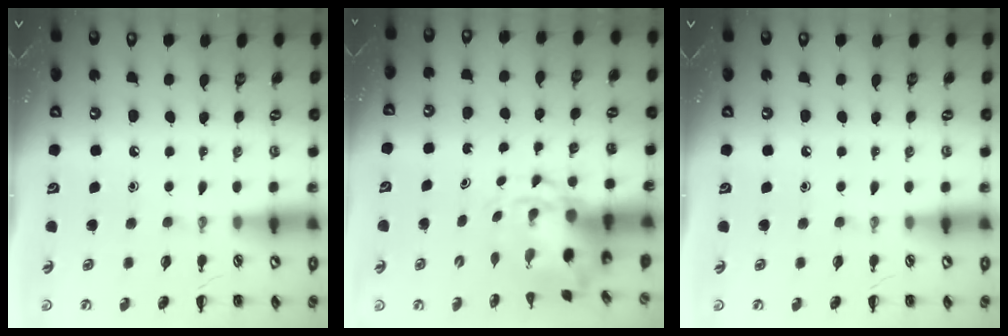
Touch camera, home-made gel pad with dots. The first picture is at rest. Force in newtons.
{"total": 3.8, "press": 3.7, "slide": 0.9}
{"total": 0.0}